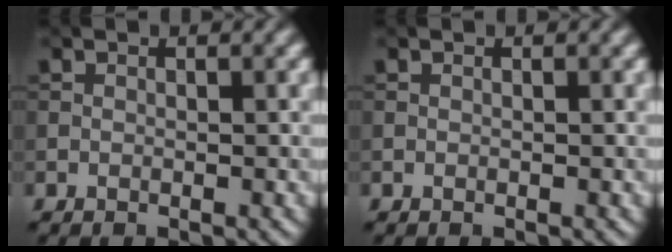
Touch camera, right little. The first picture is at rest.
{"total": 0.0}